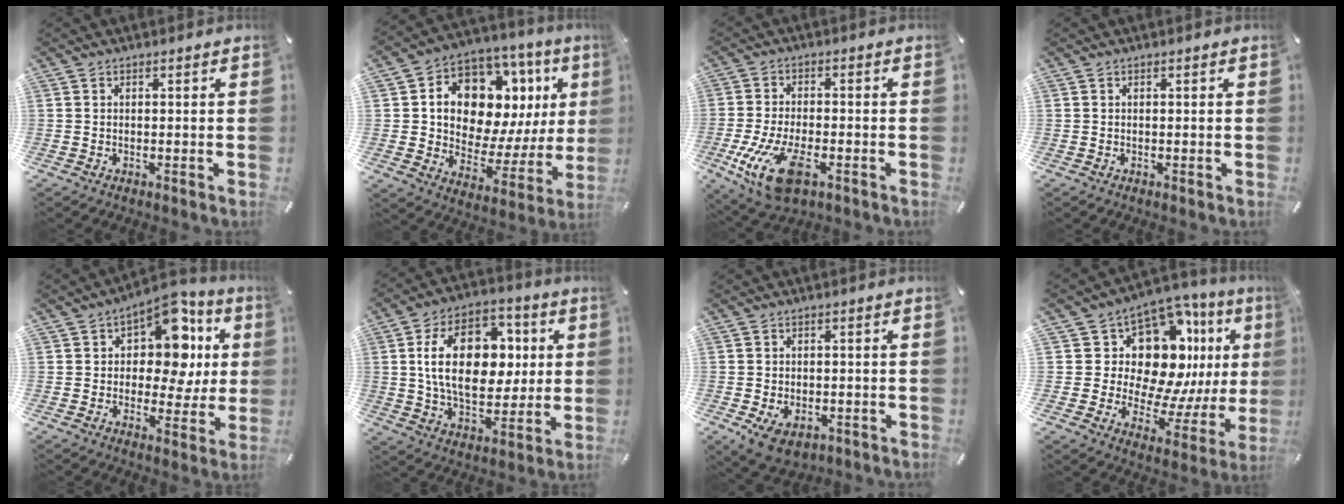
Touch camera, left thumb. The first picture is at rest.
{"total": 13.1, "force": [6.3, 9.0, 7.1], "torque": [-0.109, -0.060, 0.112]}
{"total": 12.9, "force": [-5.1, 6.4, 10.0], "torque": [-0.221, 0.001, -0.087]}
{"total": 0.0}
{"total": 13.7, "force": [5.5, 8.5, 9.2], "torque": [-0.124, -0.044, 0.095]}
{"total": 19.6, "force": [3.0, 13.2, 14.2], "torque": [-0.234, 0.011, 0.052]}
{"total": 5.5, "force": [-1.8, 4.1, 3.2], "torque": [-0.062, 0.004, -0.033]}
{"total": 16.6, "force": [5.8, 11.8, 10.1], "torque": [-0.166, -0.077, 0.105]}